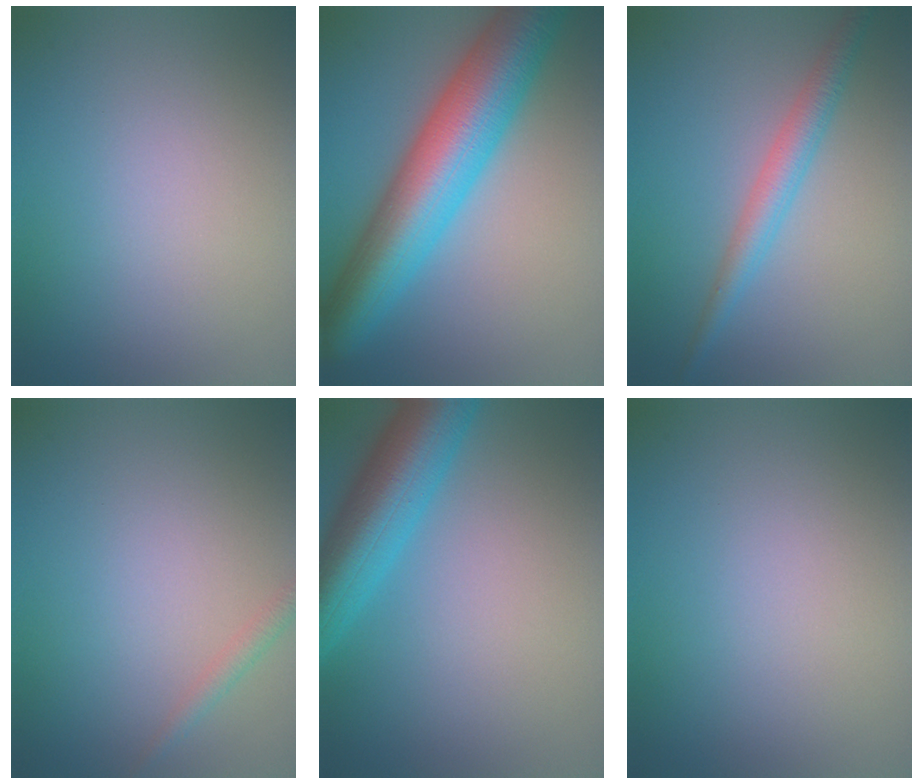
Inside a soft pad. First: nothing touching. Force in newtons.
{"total": 11.0, "press": 11.0, "slide": 0.2}
{"total": 2.9, "press": 2.9, "slide": 0.1}
{"total": 1.2, "press": 1.2, "slide": 0.1}
{"total": 7.7, "press": 7.7, "slide": 0.4}
{"total": 0.0}